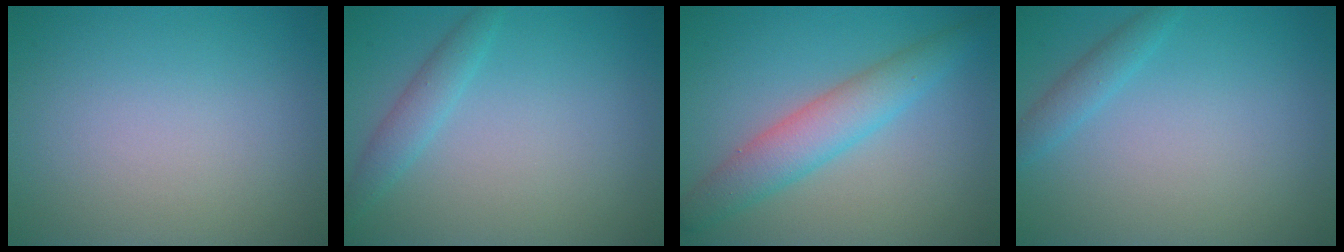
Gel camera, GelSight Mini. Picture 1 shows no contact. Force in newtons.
{"total": 1.8, "press": 1.8, "slide": 0.1}
{"total": 4.4, "press": 4.4, "slide": 0.2}
{"total": 1.5, "press": 1.5, "slide": 0.1}